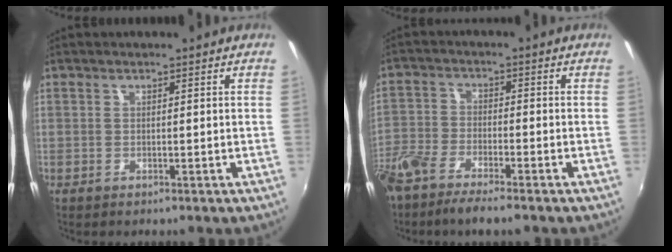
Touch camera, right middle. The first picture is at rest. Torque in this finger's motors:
{"motor_torque": [1.07, -1.07, 0.19, 0.08]}